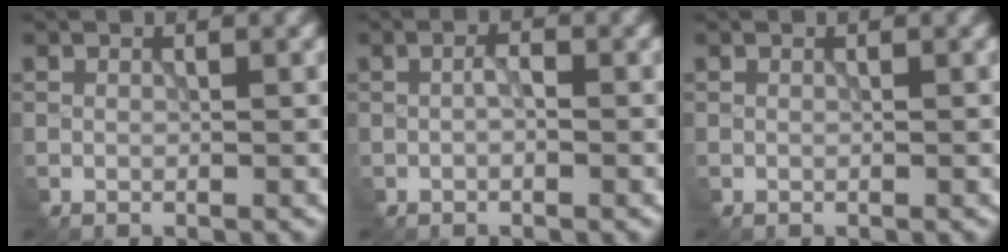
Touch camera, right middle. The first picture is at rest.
{"total": 1.3, "force": [-0.3, 0.6, 1.1], "torque": [-0.021, 0.002, -0.006]}
{"total": 0.0}